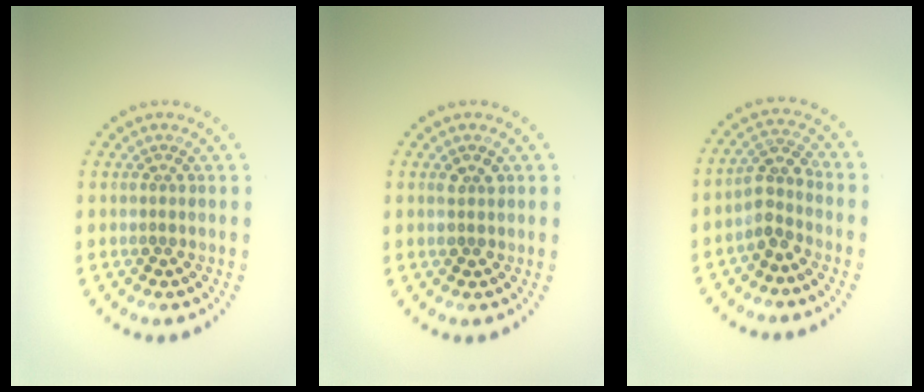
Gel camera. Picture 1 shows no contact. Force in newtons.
{"total": 1.3, "press": 1.3, "slide": 0.1}
{"total": 2.6, "press": 2.0, "slide": 1.5}